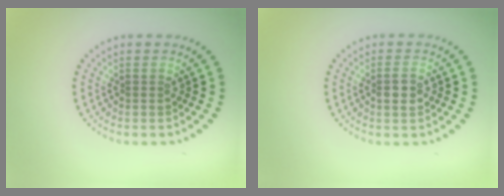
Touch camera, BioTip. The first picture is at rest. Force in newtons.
{"total": 1.6, "press": 1.6, "slide": 0.3}